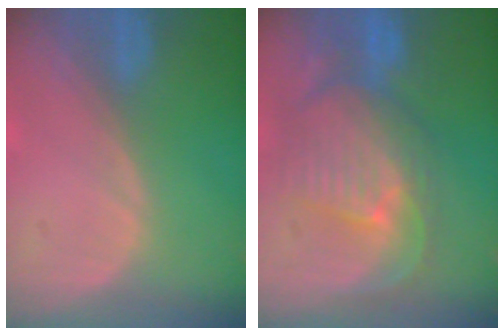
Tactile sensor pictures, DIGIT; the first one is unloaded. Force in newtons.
{"total": 10.6, "press": 9.4, "slide": 4.9}